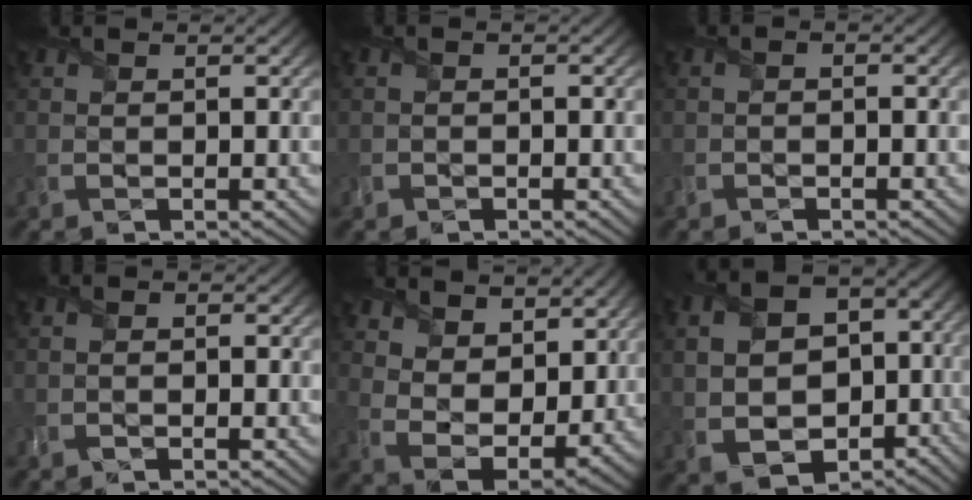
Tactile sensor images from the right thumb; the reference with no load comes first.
{"total": 0.7, "force": [-0.7, 0.2, 0.0], "torque": [0.002, -0.001, -0.013]}
{"total": 1.1, "force": [-0.8, 0.4, 0.7], "torque": [-0.006, 0.000, -0.013]}
{"total": 1.7, "force": [-0.9, 1.1, 0.9], "torque": [0.002, 0.003, -0.023]}
{"total": 8.5, "force": [4.7, 4.9, 5.0], "torque": [-0.124, -0.002, 0.072]}
{"total": 11.1, "force": [-1.8, 8.0, 7.5], "torque": [-0.155, -0.012, -0.033]}